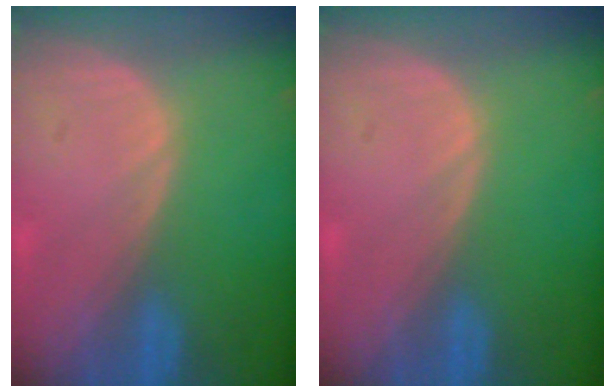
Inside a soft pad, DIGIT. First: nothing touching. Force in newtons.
{"total": 0.0}